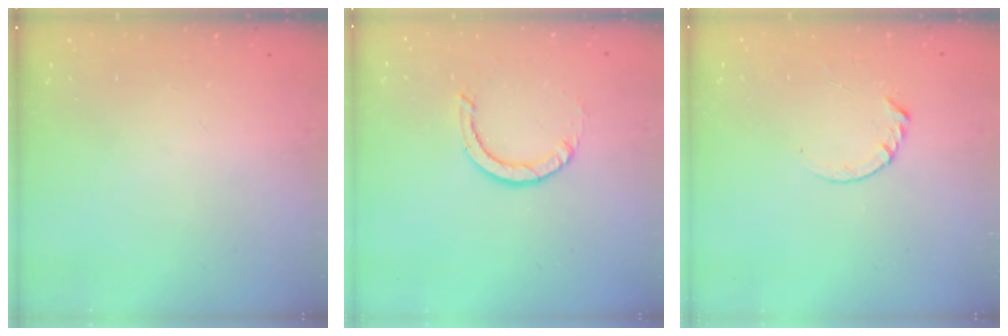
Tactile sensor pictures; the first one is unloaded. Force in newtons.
{"total": 3.8, "press": 3.8, "slide": 0.4}
{"total": 3.6, "press": 3.6, "slide": 0.4}